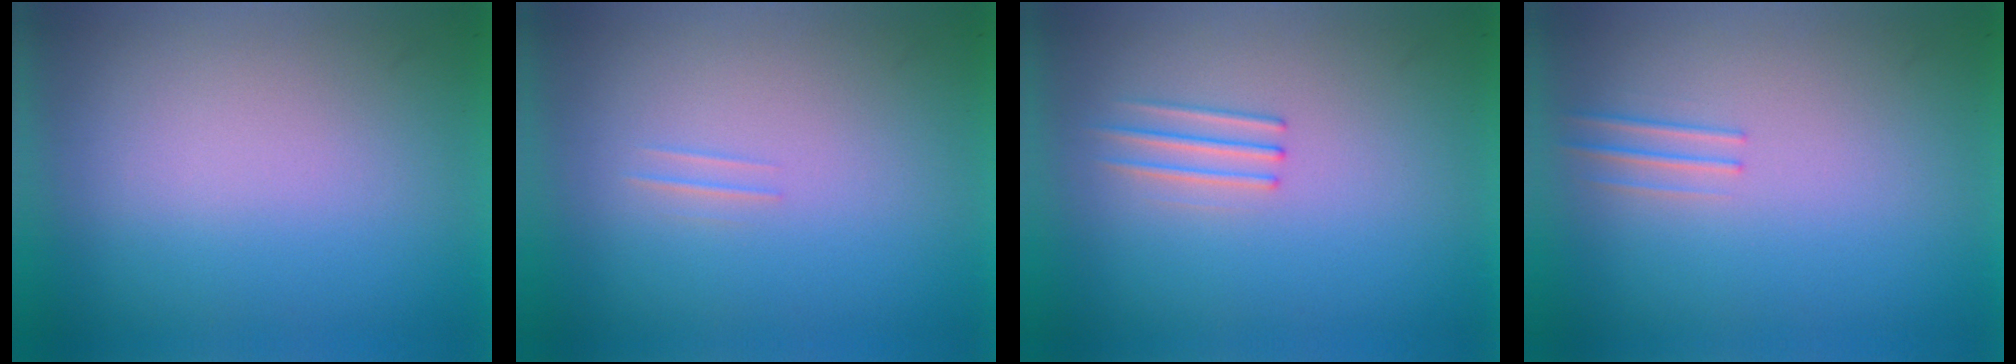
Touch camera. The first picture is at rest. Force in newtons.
{"total": 1.1}
{"total": 1.2}
{"total": 1.2}